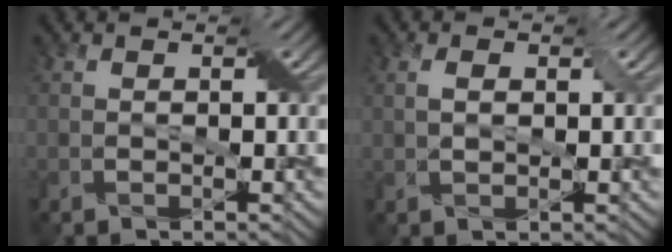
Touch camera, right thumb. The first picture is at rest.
{"total": 2.1, "force": [0.6, 1.1, 1.7], "torque": [-0.034, -0.001, 0.013]}